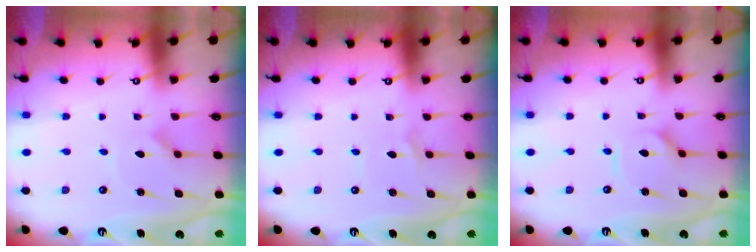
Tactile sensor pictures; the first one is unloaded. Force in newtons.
{"total": 1.1, "press": 1.1, "slide": 0.1}
{"total": 2.4, "press": 2.4, "slide": 0.3}